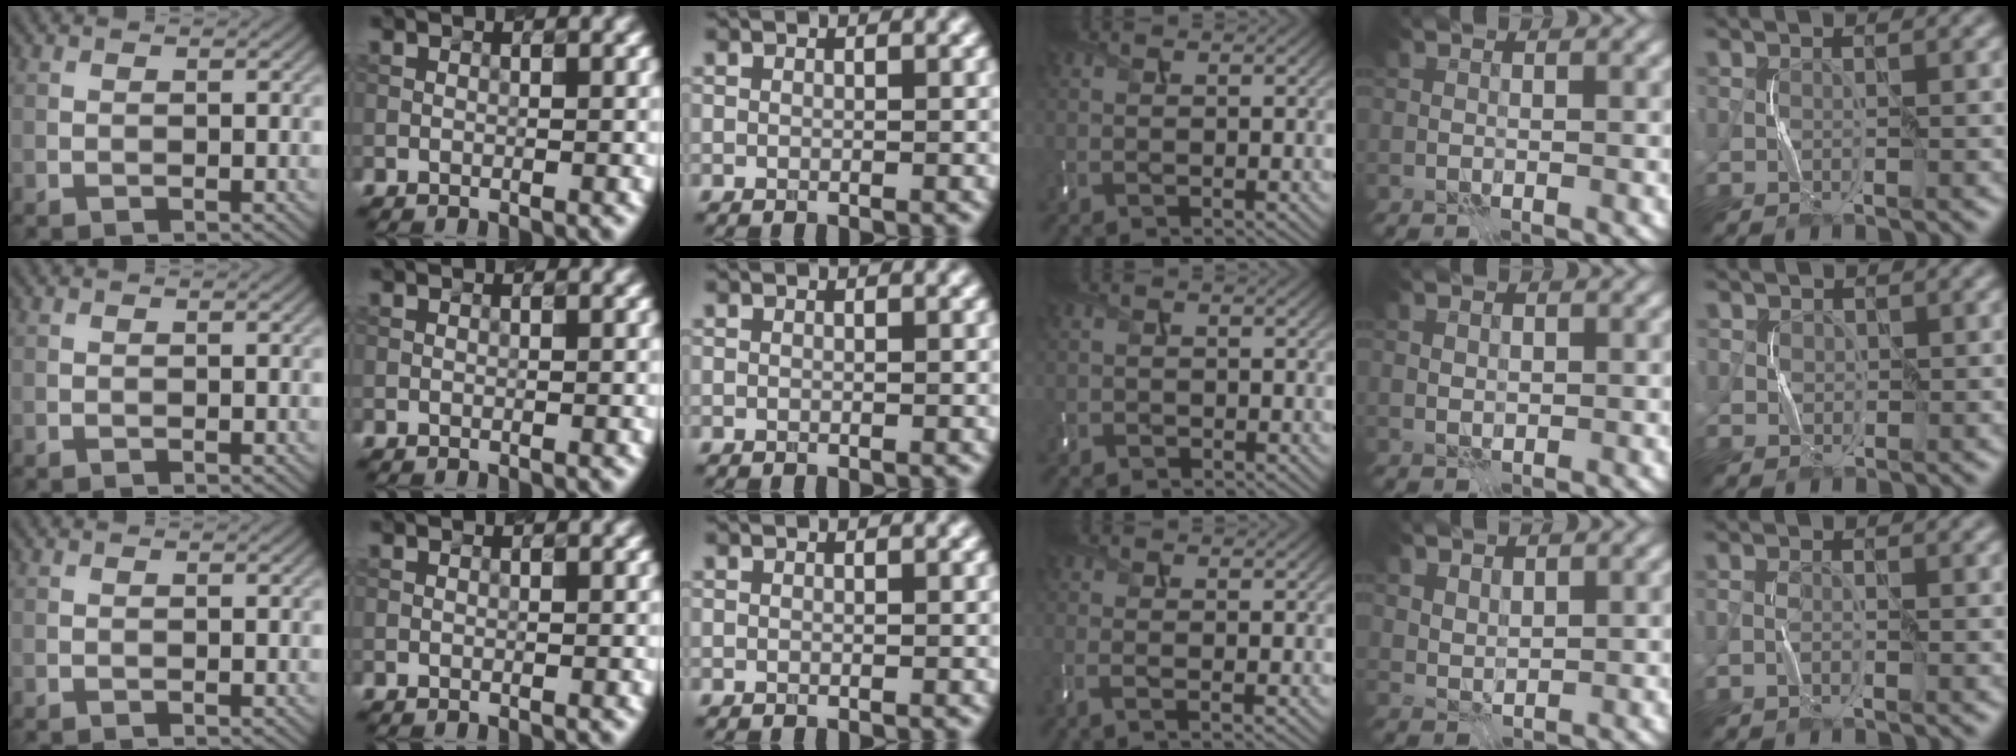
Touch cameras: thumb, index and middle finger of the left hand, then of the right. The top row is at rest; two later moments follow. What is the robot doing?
{"motion": "press", "object": "memory foam"}